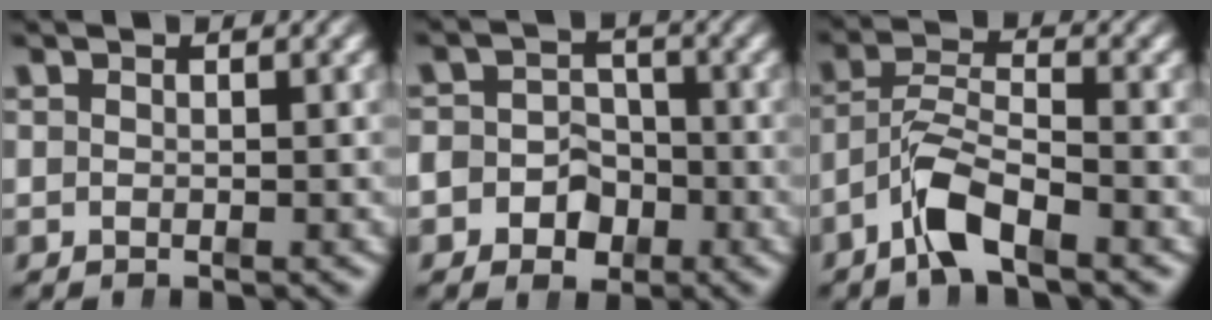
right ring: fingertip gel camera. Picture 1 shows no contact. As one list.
[{"total": 6.0, "force": [-2.2, 5.2, 2.2], "torque": [-0.032, -0.015, -0.040]}, {"total": 4.4, "force": [-2.1, 1.9, 3.3], "torque": [-0.072, -0.018, -0.034]}]